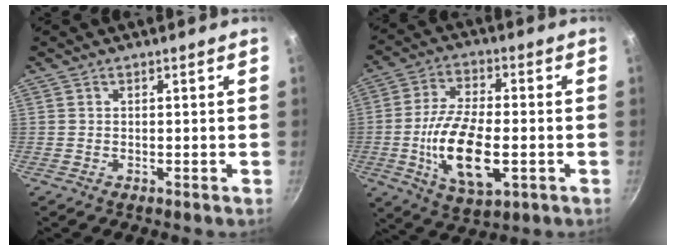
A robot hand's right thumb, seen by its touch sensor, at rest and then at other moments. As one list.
[{"total": 15.6, "force": [-3.1, 7.1, 13.5], "torque": [-0.247, 0.003, -0.049]}]